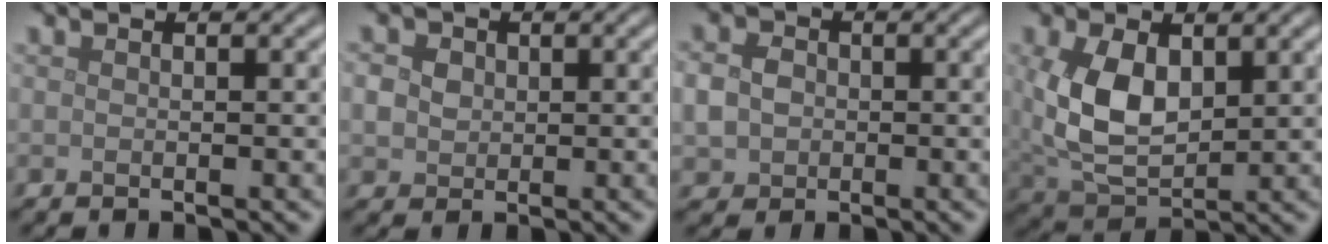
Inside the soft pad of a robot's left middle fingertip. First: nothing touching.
{"total": 3.8, "force": [1.2, 3.1, 1.8], "torque": [-0.030, 0.017, 0.006]}
{"total": 3.1, "force": [-0.3, 2.8, 1.5], "torque": [-0.027, 0.000, -0.006]}
{"total": 7.3, "force": [1.4, 4.4, 5.7], "torque": [-0.135, -0.003, 0.035]}